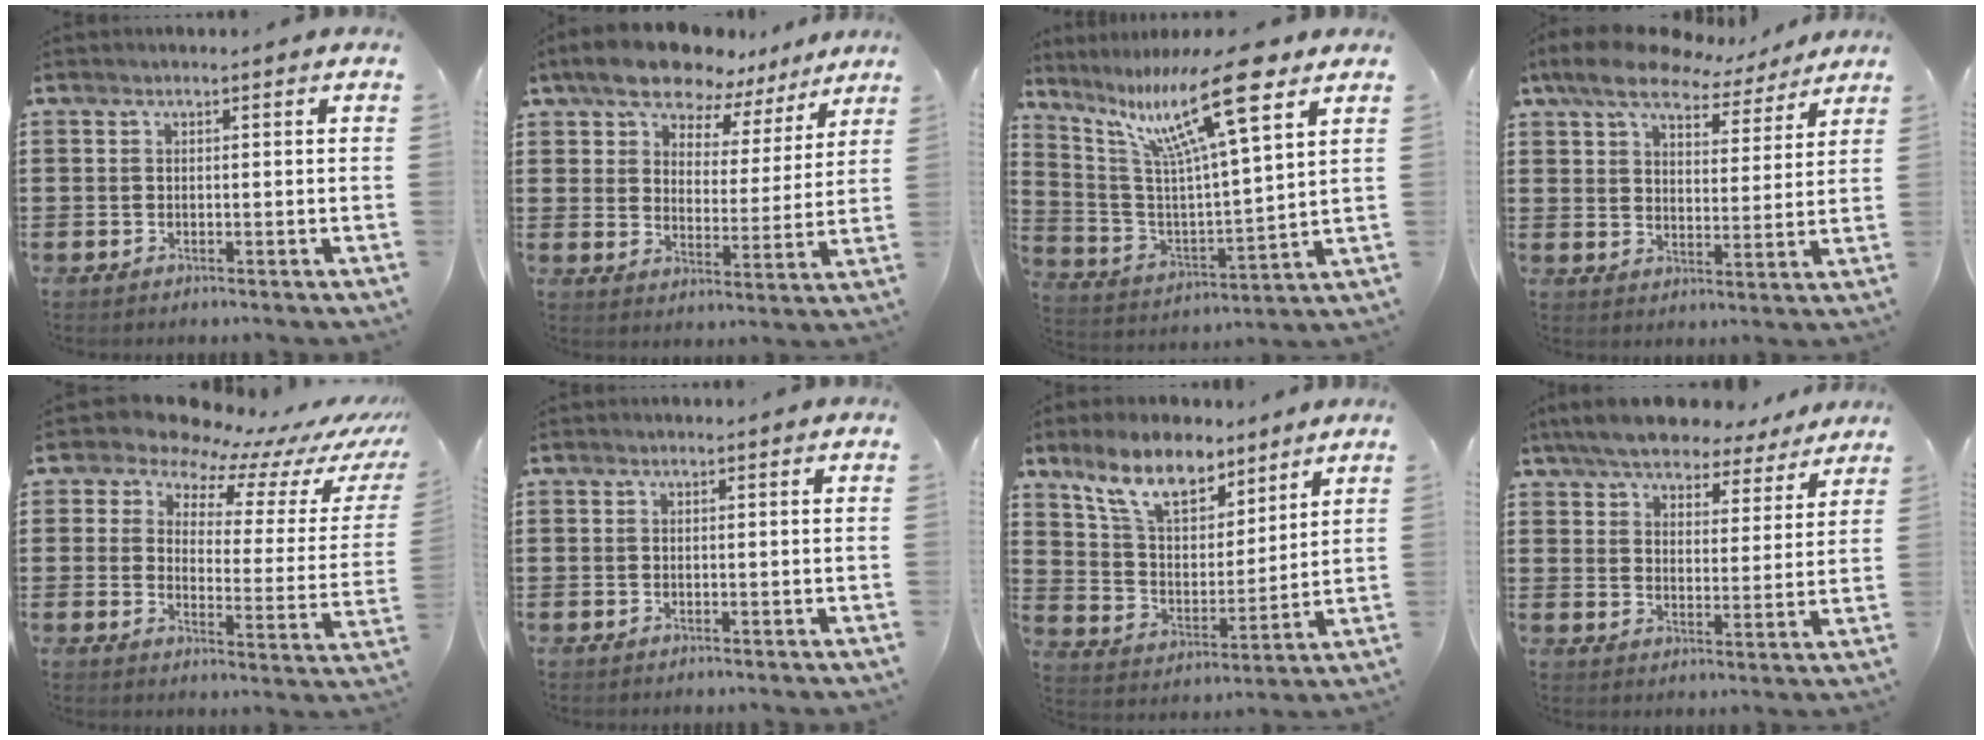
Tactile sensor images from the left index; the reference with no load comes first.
{"total": 9.8, "force": [8.6, 3.4, 3.3], "torque": [-0.092, -0.036, 0.156]}
{"total": 15.7, "force": [9.9, 2.4, 12.0], "torque": [-0.237, -0.035, 0.161]}
{"total": 8.7, "force": [7.6, 2.7, 3.3], "torque": [-0.091, -0.032, 0.136]}
{"total": 10.1, "force": [9.0, 3.3, 3.1], "torque": [-0.085, -0.065, 0.152]}
{"total": 0.0}
{"total": 10.3, "force": [8.1, 3.9, 5.0], "torque": [-0.124, -0.026, 0.149]}
{"total": 7.0, "force": [6.6, 1.4, 2.1], "torque": [-0.070, -0.024, 0.119]}